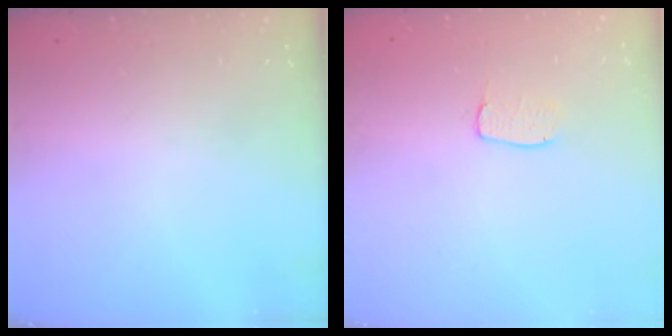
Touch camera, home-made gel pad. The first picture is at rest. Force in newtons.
{"total": 4.5, "press": 4.5, "slide": 0.3}